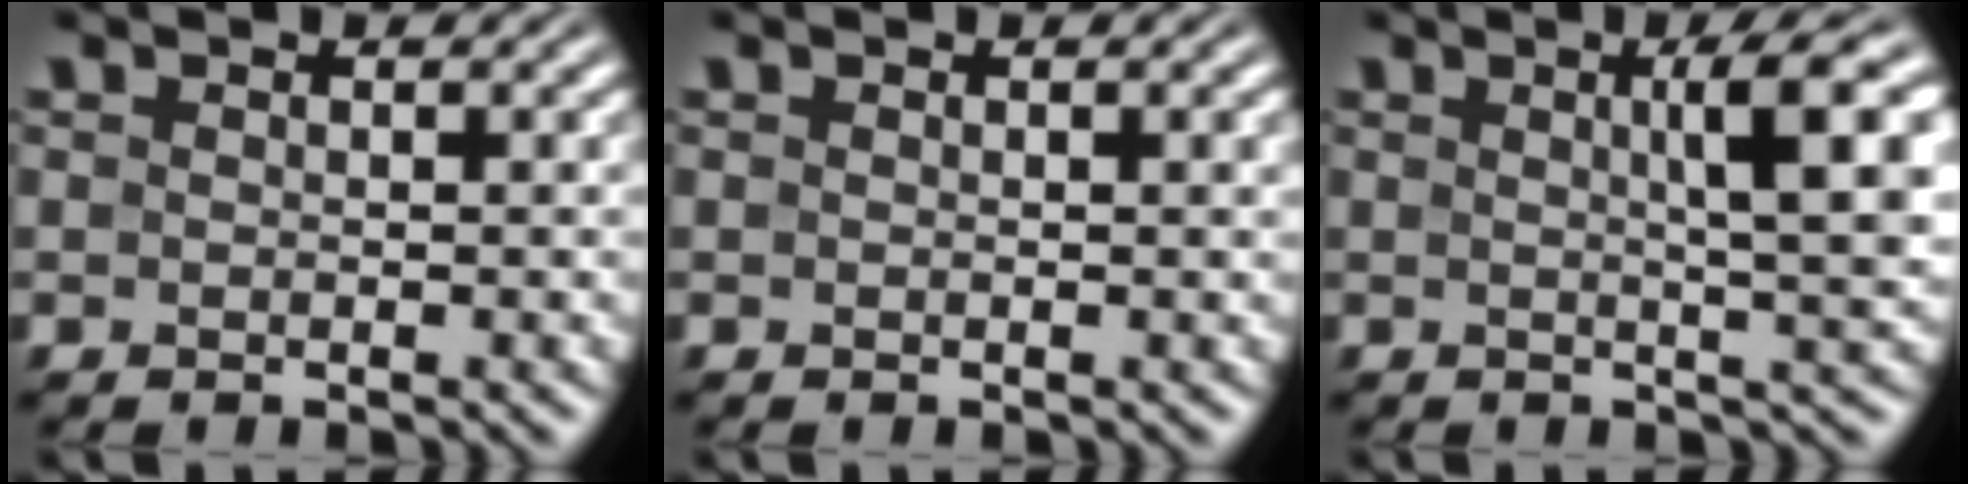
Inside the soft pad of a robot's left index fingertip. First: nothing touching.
{"total": 0.6, "force": [0.2, 0.1, 0.5], "torque": [-0.006, 0.002, 0.002]}
{"total": 6.2, "force": [1.4, 1.1, 5.9], "torque": [-0.067, 0.012, 0.018]}